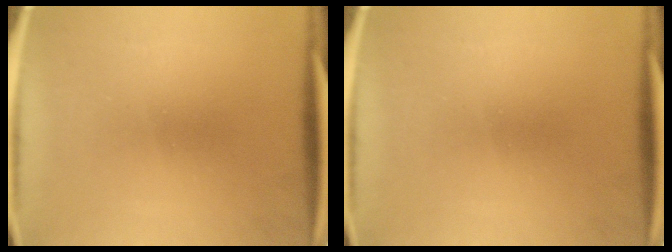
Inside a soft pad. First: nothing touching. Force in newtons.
{"total": 0.0}